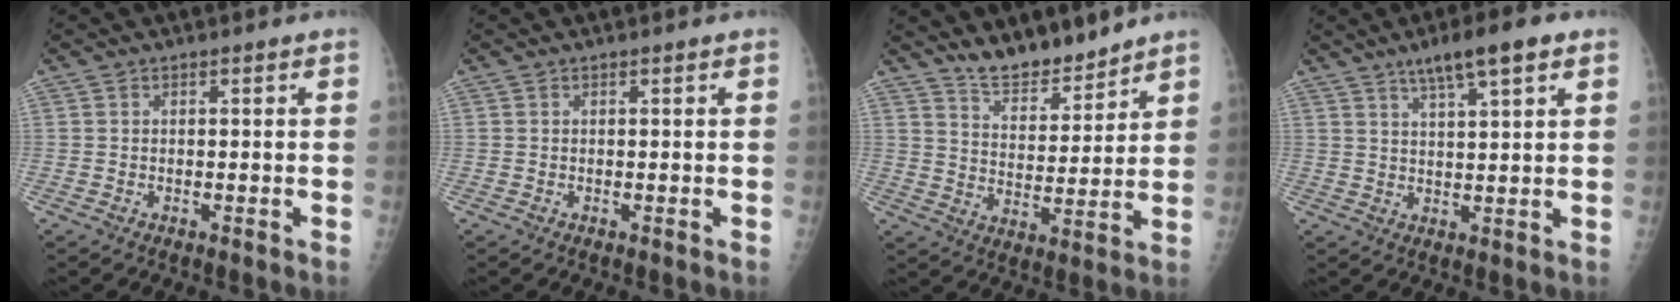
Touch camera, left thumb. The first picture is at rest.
{"total": 0.0}
{"total": 8.6, "force": [7.9, 2.4, 2.5], "torque": [-0.019, -0.059, 0.145]}
{"total": 8.2, "force": [5.0, 1.5, 6.3], "torque": [-0.098, -0.009, 0.083]}